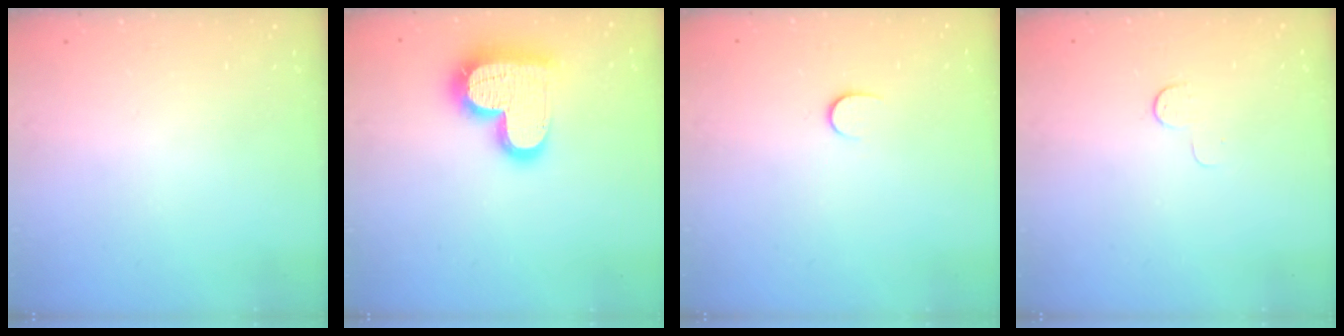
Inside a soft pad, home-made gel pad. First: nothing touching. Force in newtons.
{"total": 18.1, "press": 18.0, "slide": 1.1}
{"total": 5.1, "press": 5.1, "slide": 0.6}
{"total": 3.8, "press": 3.8, "slide": 0.4}